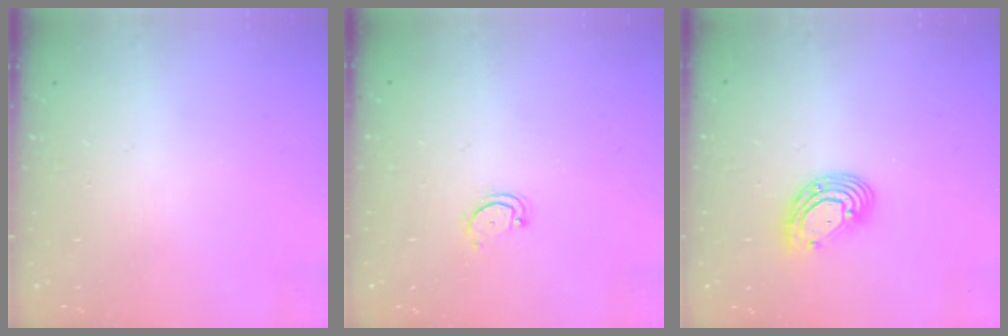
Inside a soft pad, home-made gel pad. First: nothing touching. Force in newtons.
{"total": 3.0, "press": 3.0, "slide": 0.2}
{"total": 10.7, "press": 10.5, "slide": 2.2}